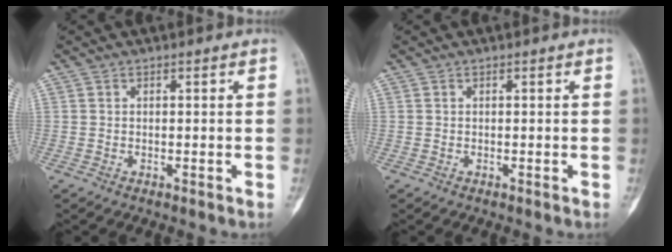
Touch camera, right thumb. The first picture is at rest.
{"total": 0.0}